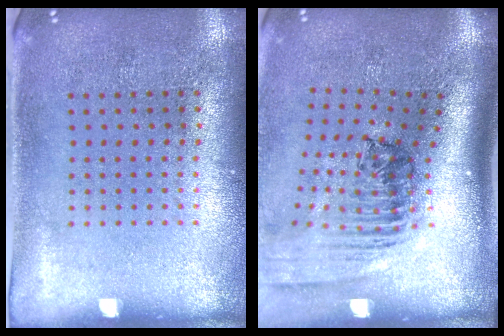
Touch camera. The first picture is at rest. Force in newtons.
{"total": 2.5, "press": 1.8, "slide": 1.8}